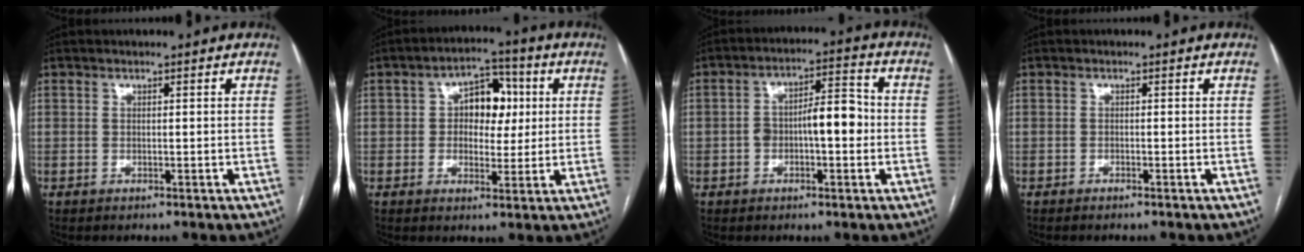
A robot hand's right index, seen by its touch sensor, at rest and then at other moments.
{"total": 7.6, "force": [1.2, 4.8, 5.8], "torque": [-0.080, 0.025, 0.019]}
{"total": 7.8, "force": [-0.9, 2.9, 7.2], "torque": [-0.122, 0.028, -0.014]}
{"total": 0.8, "force": [-0.7, 0.0, 0.3], "torque": [-0.011, -0.001, -0.010]}